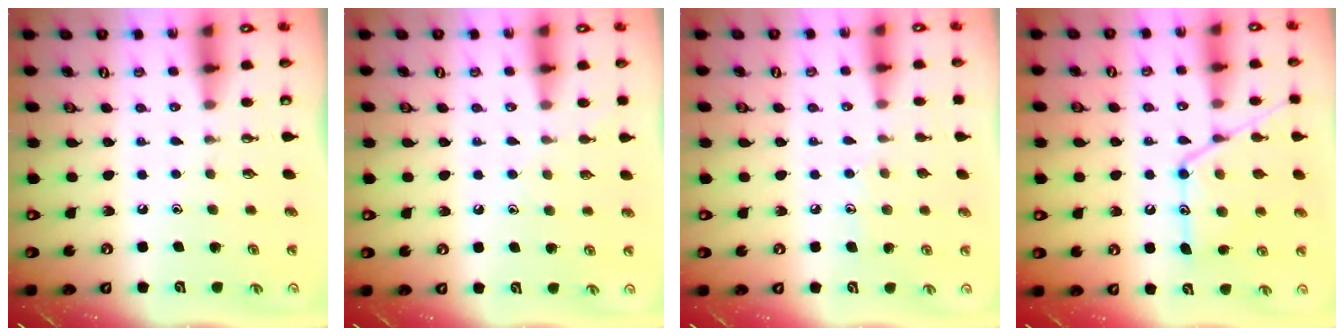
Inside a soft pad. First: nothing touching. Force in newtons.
{"total": 5.0, "press": 5.0, "slide": 0.5}
{"total": 7.4, "press": 7.4, "slide": 0.4}
{"total": 15.1, "press": 15.0, "slide": 1.0}